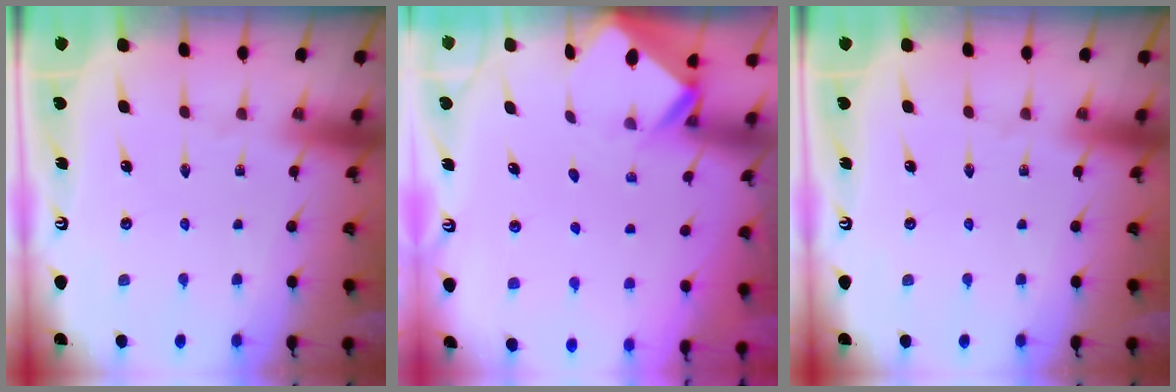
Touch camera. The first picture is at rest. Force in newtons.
{"total": 2.5, "press": 2.5, "slide": 0.2}
{"total": 0.0}